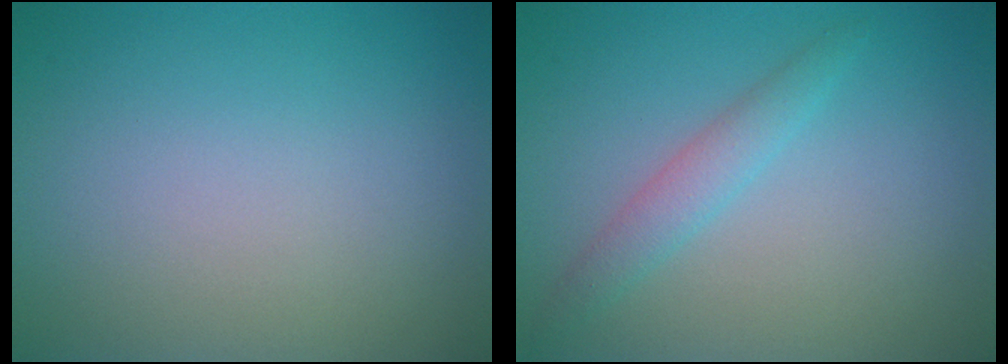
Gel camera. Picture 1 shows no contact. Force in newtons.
{"total": 1.9, "press": 1.9, "slide": 0.1}